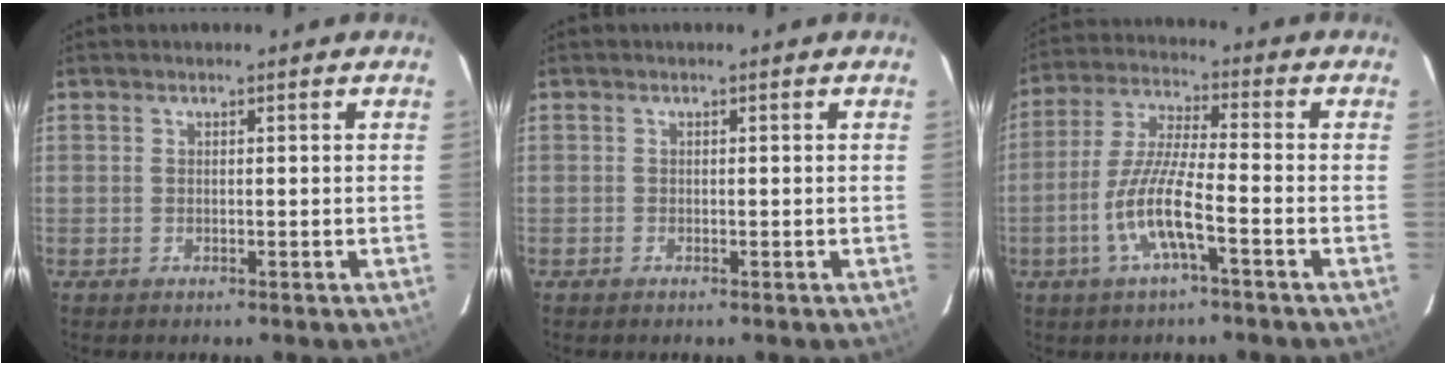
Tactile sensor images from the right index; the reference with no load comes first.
{"total": 0.0}
{"total": 10.1, "force": [-4.2, 1.1, 9.1], "torque": [-0.195, -0.003, -0.082]}